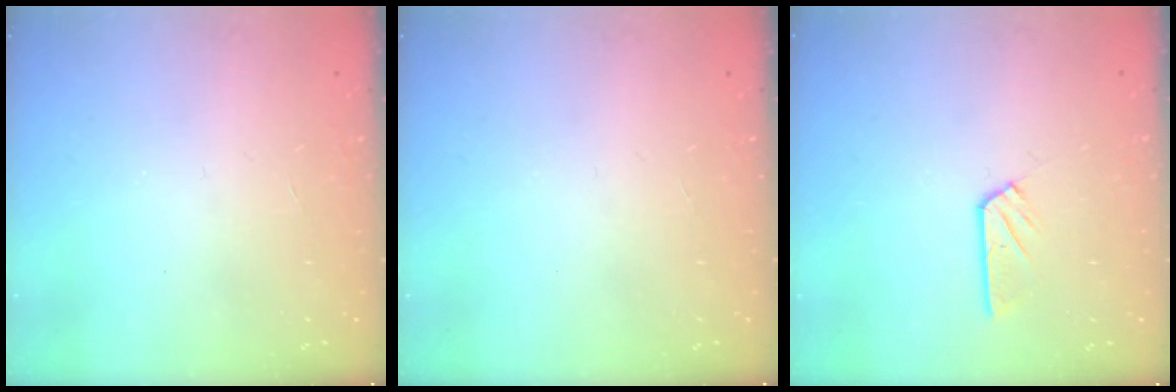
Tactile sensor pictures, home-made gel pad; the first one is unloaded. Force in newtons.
{"total": 0.0}
{"total": 4.8, "press": 4.8, "slide": 0.4}